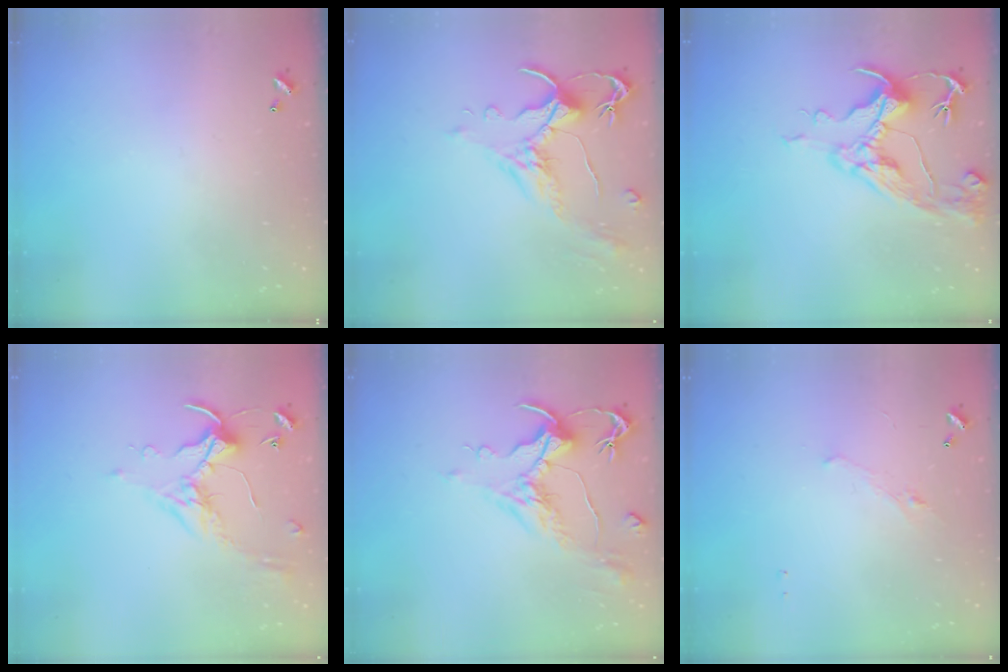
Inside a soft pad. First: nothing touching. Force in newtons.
{"total": 1.5, "press": 1.0, "slide": 1.1}
{"total": 8.7, "press": 8.5, "slide": 1.4}
{"total": 0.7, "press": 0.6, "slide": 0.4}
{"total": 1.6, "press": 0.6, "slide": 1.4}
{"total": 1.3, "press": 1.2, "slide": 0.6}